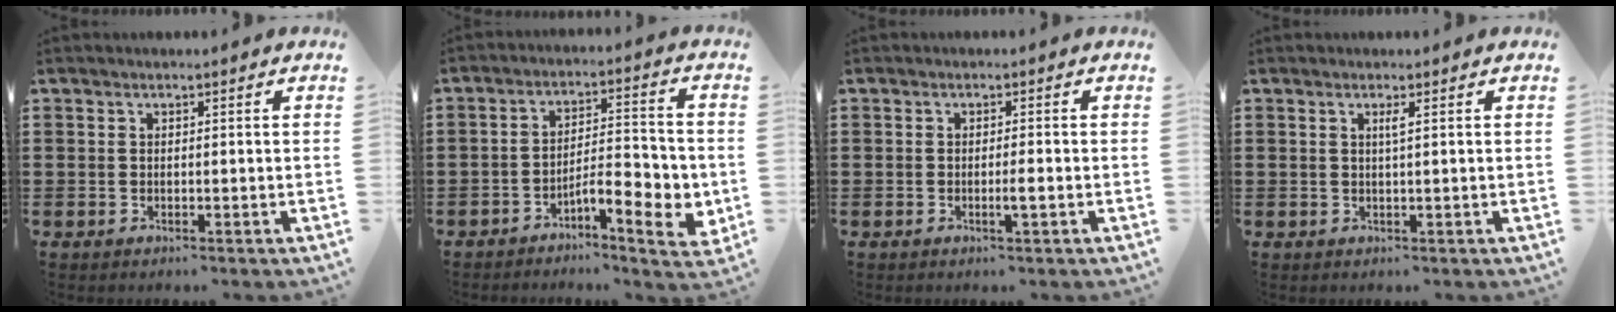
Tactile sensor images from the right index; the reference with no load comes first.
{"total": 7.9, "force": [-3.5, 2.5, 6.6], "torque": [-0.093, -0.002, -0.062]}
{"total": 1.8, "force": [-0.6, 0.0, 1.7], "torque": [-0.034, -0.004, -0.014]}
{"total": 1.1, "force": [0.4, -0.2, 1.0], "torque": [-0.019, -0.004, 0.005]}